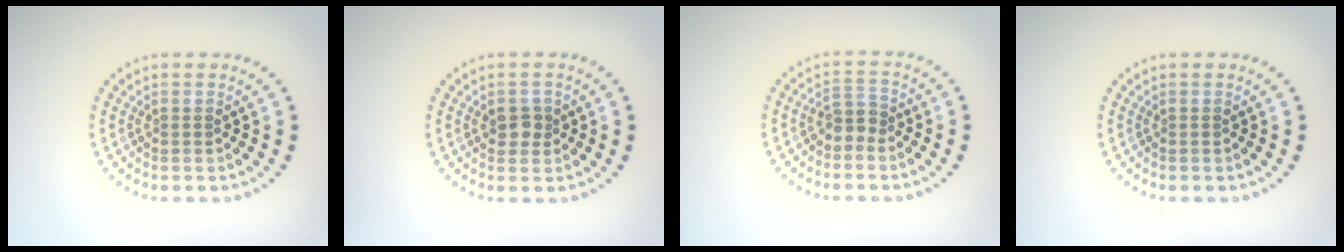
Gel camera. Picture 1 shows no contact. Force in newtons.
{"total": 1.7, "press": 1.7, "slide": 0.3}
{"total": 1.8, "press": 1.4, "slide": 1.2}
{"total": 0.0}